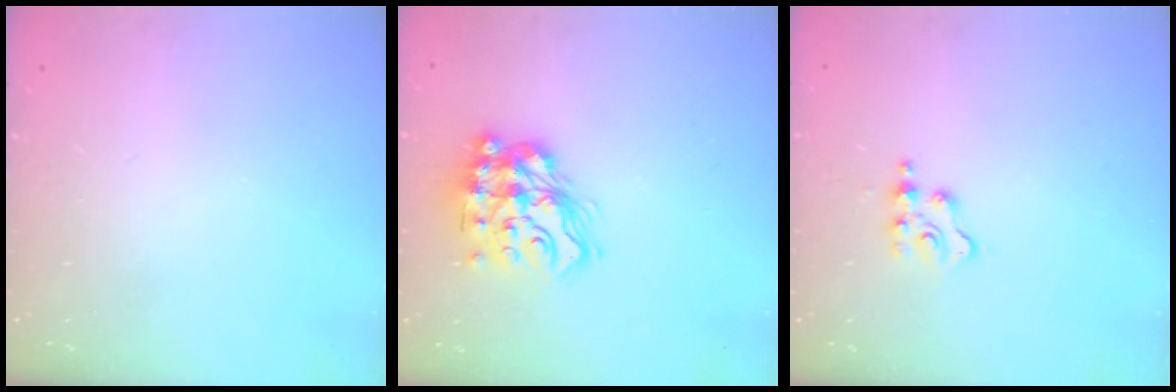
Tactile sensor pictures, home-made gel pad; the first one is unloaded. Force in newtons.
{"total": 16.0, "press": 15.9, "slide": 1.8}
{"total": 3.3, "press": 3.2, "slide": 0.5}